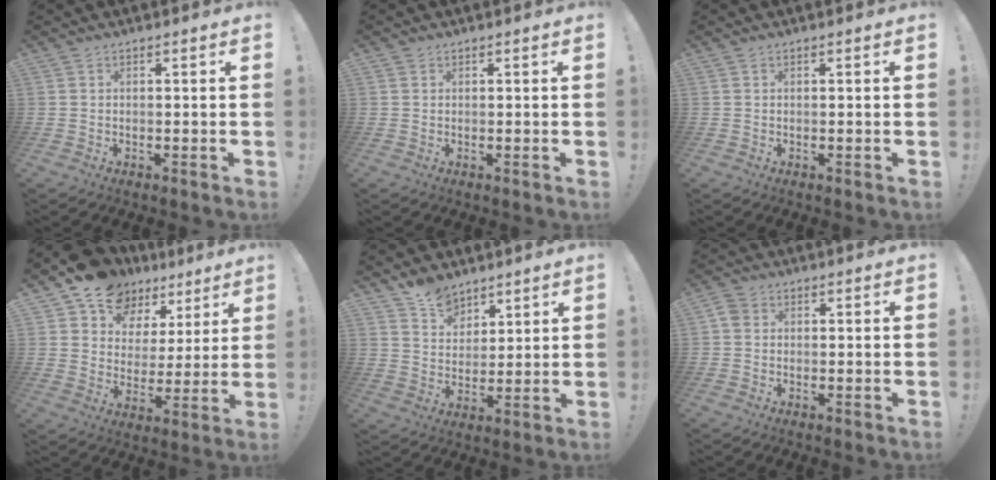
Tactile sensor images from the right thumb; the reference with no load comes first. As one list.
[{"total": 0.7, "force": [0.5, 0.5, 0.0], "torque": [0.004, 0.000, 0.008]}, {"total": 0.0}, {"total": 11.1, "force": [8.1, 7.0, 2.9], "torque": [-0.057, -0.058, 0.148]}, {"total": 8.8, "force": [7.1, 4.9, 1.8], "torque": [-0.028, -0.052, 0.138]}, {"total": 3.0, "force": [0.4, 2.6, 1.4], "torque": [-0.023, 0.008, 0.010]}]